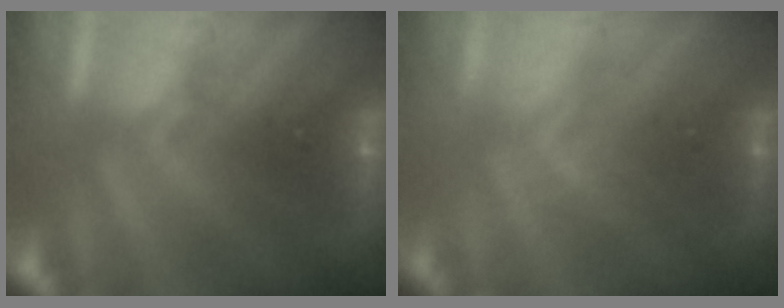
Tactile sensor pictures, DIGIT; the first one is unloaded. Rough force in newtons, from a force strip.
{"total": 1.2}